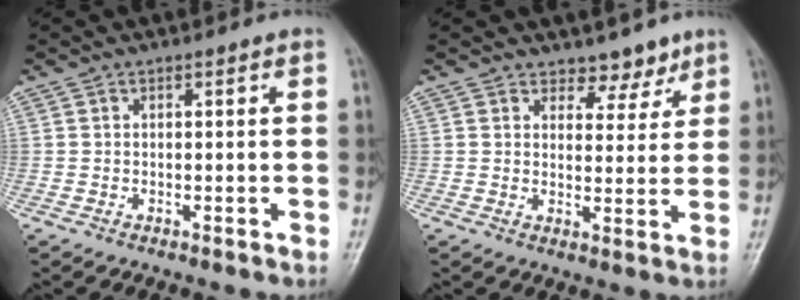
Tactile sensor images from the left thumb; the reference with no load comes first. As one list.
[{"total": 4.8, "force": [3.8, 2.7, 1.2], "torque": [0.018, -0.026, 0.055]}]